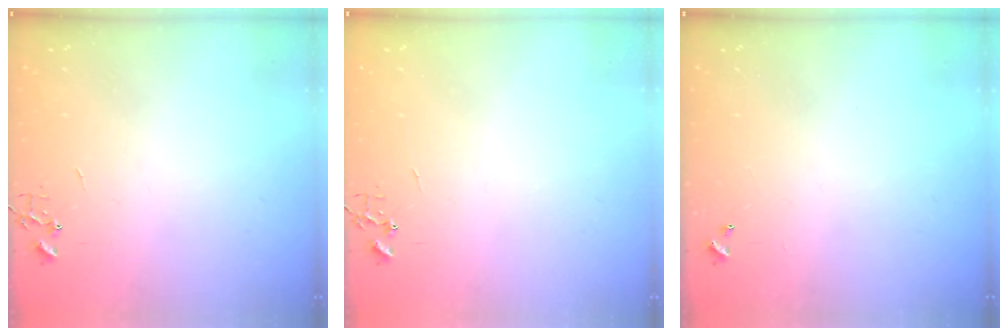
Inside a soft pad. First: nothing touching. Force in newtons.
{"total": 0.0}
{"total": 0.0}